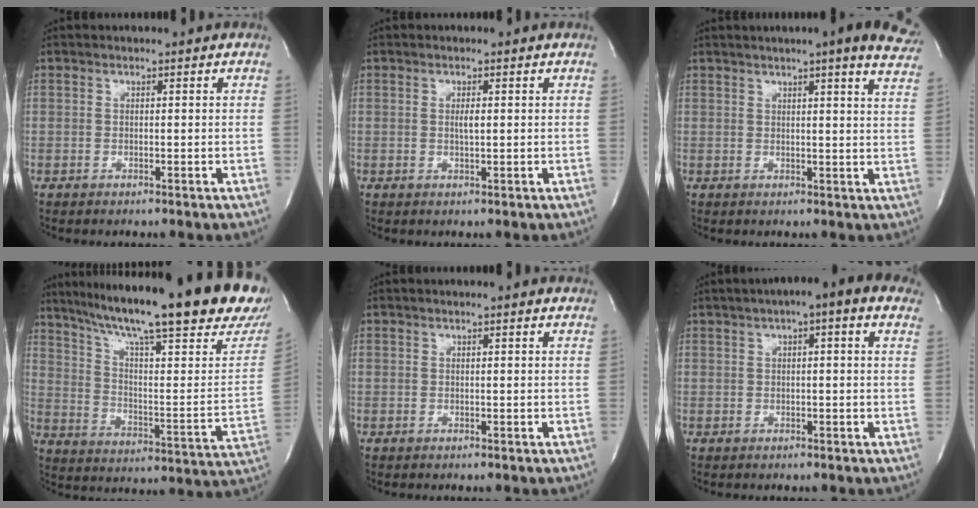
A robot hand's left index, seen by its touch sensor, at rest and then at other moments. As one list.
[{"total": 1.5, "force": [0.1, 0.2, 1.4], "torque": [-0.028, 0.000, 0.003]}, {"total": 12.6, "force": [9.9, 0.8, 7.8], "torque": [-0.095, -0.005, 0.099]}, {"total": 32.9, "force": [24.8, 3.8, 21.2], "torque": [-0.283, -0.044, 0.335]}, {"total": 1.0, "force": [0.7, 0.0, 0.7], "torque": [-0.014, 0.010, 0.009]}, {"total": 8.4, "force": [4.6, 1.7, 6.8], "torque": [-0.094, 0.035, 0.053]}]